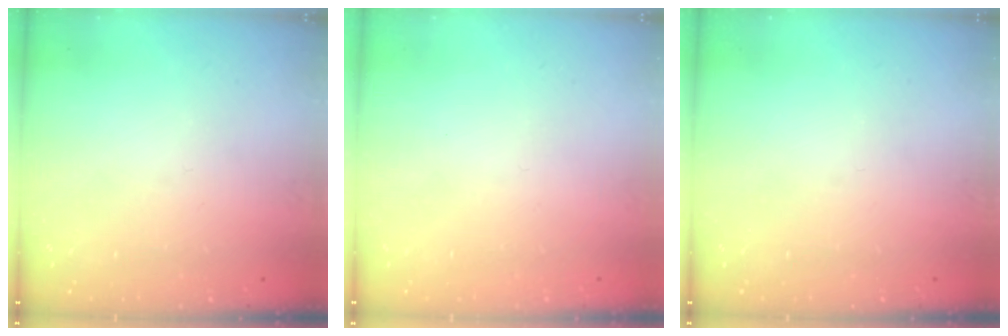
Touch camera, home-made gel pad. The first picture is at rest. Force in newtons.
{"total": 1.7, "press": 1.7, "slide": 0.1}
{"total": 0.0}